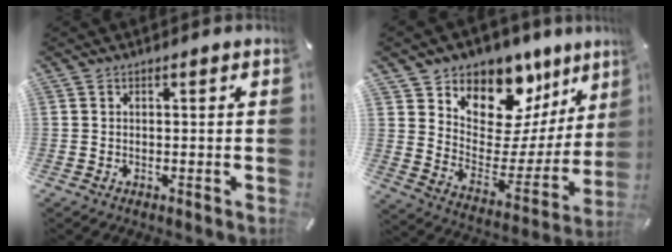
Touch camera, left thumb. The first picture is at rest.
{"total": 12.8, "force": [8.5, 8.7, 4.2], "torque": [-0.053, -0.095, 0.147]}